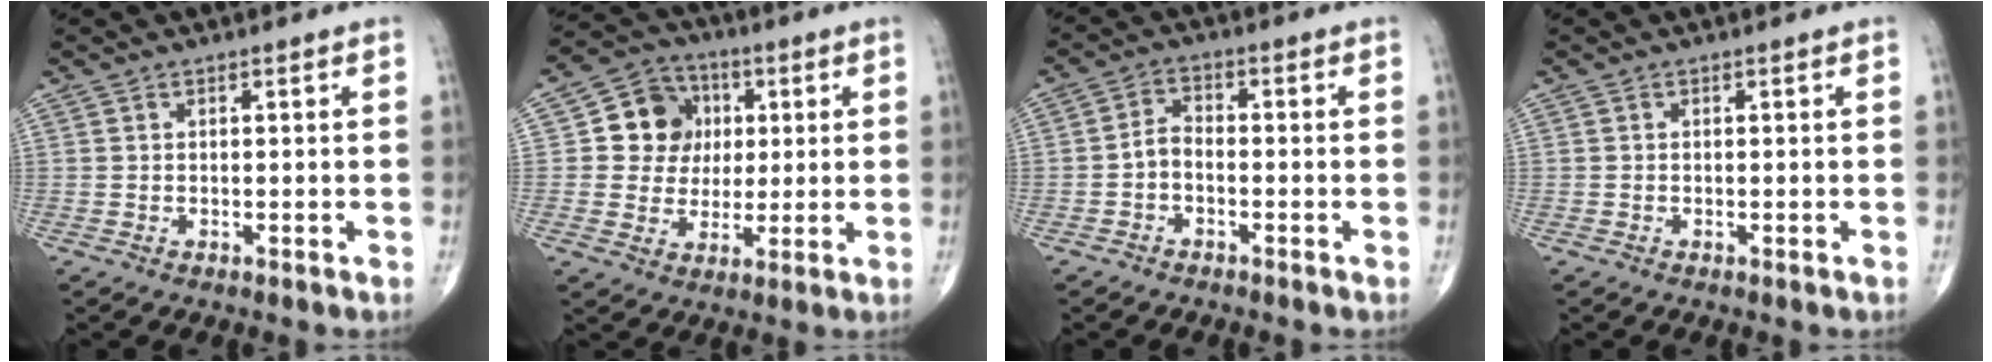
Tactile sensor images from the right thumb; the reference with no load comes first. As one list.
[{"total": 10.6, "force": [2.0, 9.6, 4.0], "torque": [-0.018, 0.004, 0.030]}, {"total": 3.3, "force": [-1.3, 2.1, 2.2], "torque": [-0.036, 0.020, -0.033]}, {"total": 0.0}]